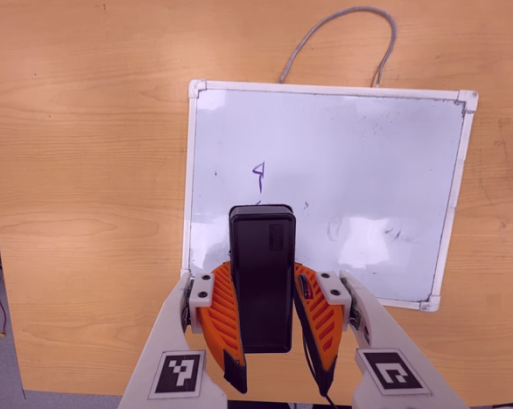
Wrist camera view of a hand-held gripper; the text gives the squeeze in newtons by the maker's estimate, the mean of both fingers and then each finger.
{"total": 7.9, "left": 7.0, "right": 8.9}